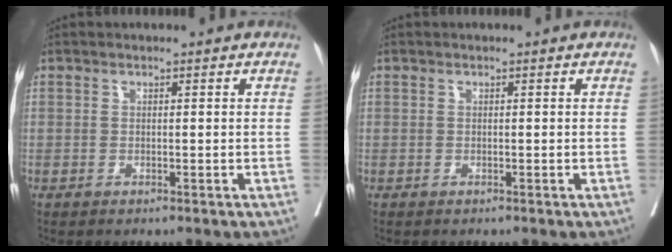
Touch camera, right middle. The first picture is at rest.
{"total": 0.0}